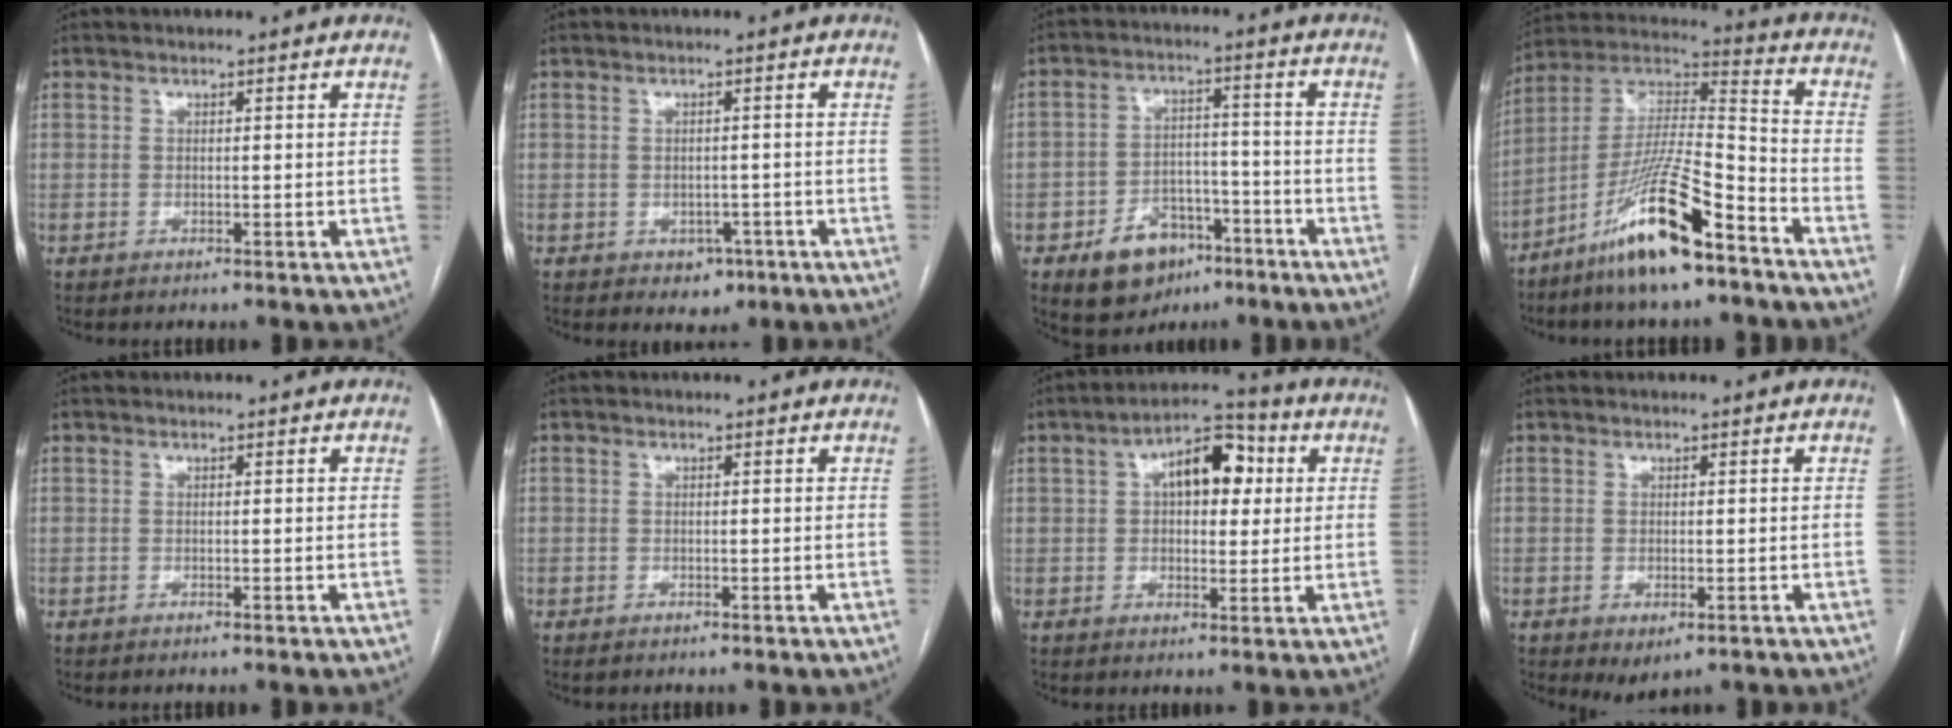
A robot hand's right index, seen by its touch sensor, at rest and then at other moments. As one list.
[{"total": 3.2, "force": [-1.5, 2.4, 1.4], "torque": [-0.008, 0.004, -0.009]}, {"total": 9.5, "force": [-5.3, 6.4, 4.6], "torque": [-0.076, 0.018, -0.078]}, {"total": 16.6, "force": [-10.6, 1.7, 12.6], "torque": [-0.250, -0.007, -0.194]}, {"total": 0.0}, {"total": 0.8, "force": [-0.5, 0.7, 0.1], "torque": [-0.003, 0.004, -0.007]}, {"total": 9.5, "force": [2.4, 4.7, 7.9], "torque": [-0.116, 0.035, 0.035]}, {"total": 2.9, "force": [-1.3, 1.3, 2.2], "torque": [-0.030, -0.004, -0.008]}]